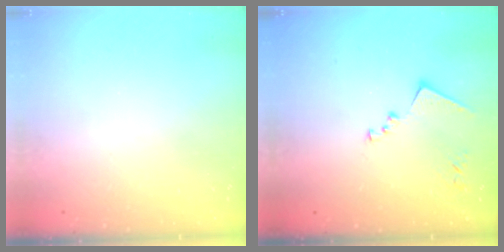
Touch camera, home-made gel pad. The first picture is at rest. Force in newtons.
{"total": 11.1, "press": 11.1, "slide": 0.9}